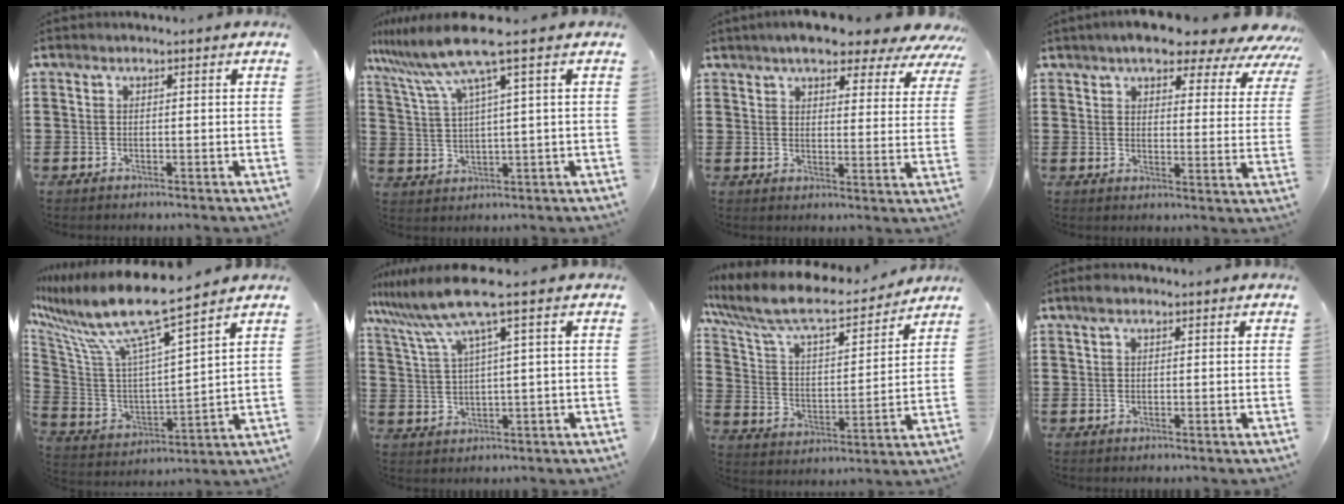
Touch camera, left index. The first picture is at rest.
{"total": 8.6, "force": [5.1, -0.3, 7.0], "torque": [-0.166, -0.028, 0.082]}
{"total": 6.3, "force": [5.5, 1.5, 2.7], "torque": [-0.069, -0.021, 0.095]}
{"total": 6.5, "force": [5.7, 1.6, 2.7], "torque": [-0.063, -0.027, 0.095]}
{"total": 11.8, "force": [9.0, 0.7, 7.7], "torque": [-0.190, -0.065, 0.146]}
{"total": 8.2, "force": [4.5, 0.0, 6.9], "torque": [-0.169, -0.029, 0.070]}
{"total": 10.2, "force": [8.5, 2.2, 5.2], "torque": [-0.136, -0.047, 0.143]}
{"total": 1.5, "force": [0.8, 0.7, 1.1], "torque": [-0.024, 0.005, 0.013]}